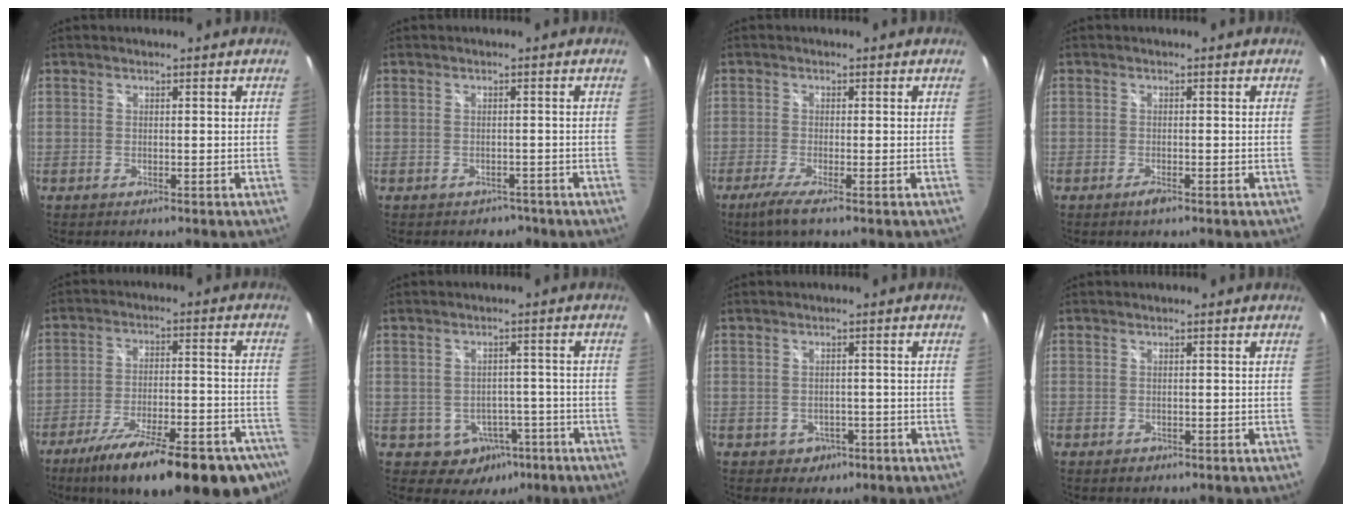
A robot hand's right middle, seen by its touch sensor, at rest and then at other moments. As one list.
[{"total": 2.7, "force": [-1.9, 1.9, 0.4], "torque": [-0.008, -0.001, -0.022]}, {"total": 3.5, "force": [-2.2, -0.5, 2.7], "torque": [-0.070, -0.012, -0.045]}, {"total": 1.6, "force": [-1.1, 0.4, 1.1], "torque": [-0.023, -0.005, -0.022]}, {"total": 26.7, "force": [-20.0, 6.8, 16.3], "torque": [-0.255, -0.044, -0.274]}, {"total": 7.4, "force": [-3.6, 6.2, 2.0], "torque": [-0.045, 0.020, -0.023]}, {"total": 3.7, "force": [-1.6, 3.2, 1.0], "torque": [-0.031, 0.003, -0.011]}, {"total": 1.1, "force": [-0.6, 0.9, 0.3], "torque": [-0.006, -0.003, -0.007]}]